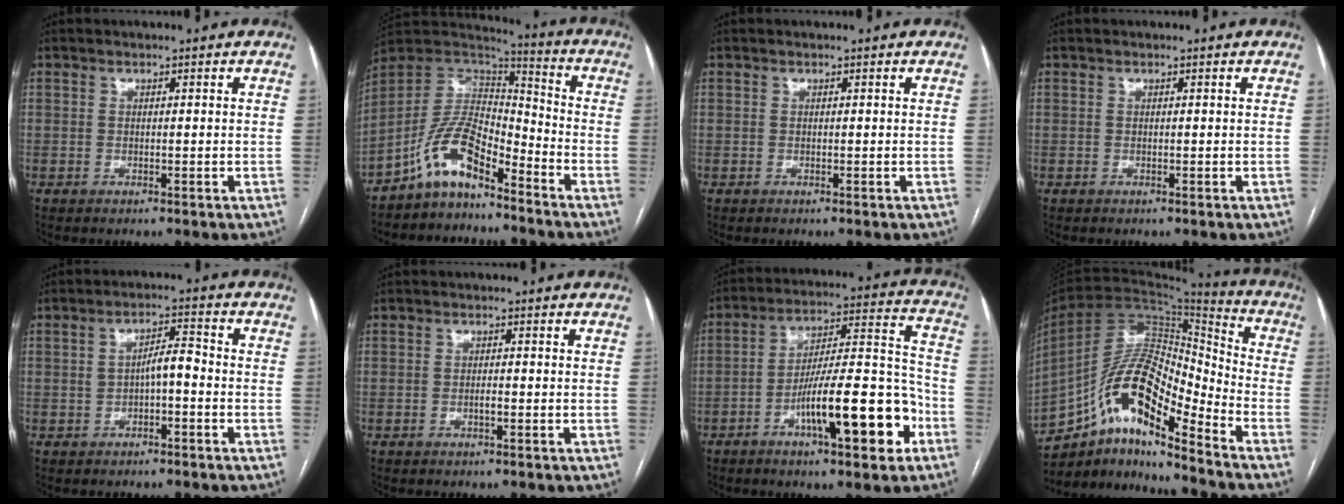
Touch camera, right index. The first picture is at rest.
{"total": 10.5, "force": [-7.4, 4.5, 5.9], "torque": [-0.118, 0.039, -0.140]}
{"total": 0.0}
{"total": 0.0}
{"total": 4.1, "force": [-0.6, 1.5, 3.8], "torque": [-0.065, 0.019, -0.008]}
{"total": 1.0, "force": [-0.4, 0.2, 0.9], "torque": [-0.017, 0.001, -0.005]}
{"total": 17.2, "force": [-7.3, 3.1, 15.2], "torque": [-0.242, 0.016, -0.107]}
{"total": 16.1, "force": [-10.2, 4.2, 11.7], "torque": [-0.213, 0.044, -0.174]}